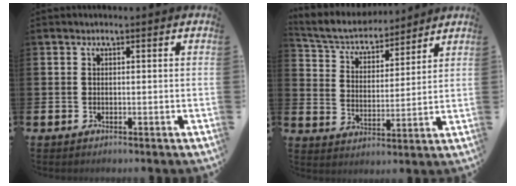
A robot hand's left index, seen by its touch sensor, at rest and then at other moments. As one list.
[{"total": 5.9, "force": [5.6, 1.6, 0.9], "torque": [-0.051, -0.044, 0.096]}]